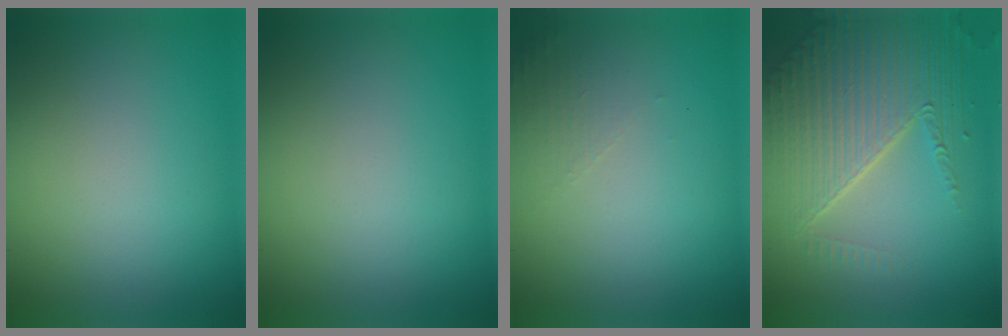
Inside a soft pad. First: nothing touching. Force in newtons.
{"total": 0.0}
{"total": 1.3, "press": 1.2, "slide": 0.4}
{"total": 8.6, "press": 5.7, "slide": 6.5}